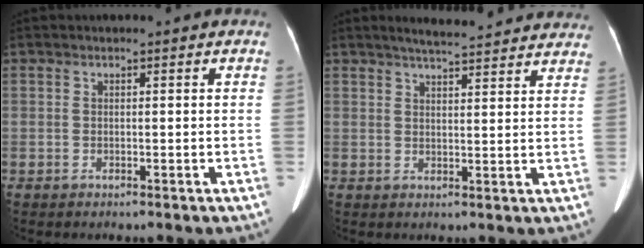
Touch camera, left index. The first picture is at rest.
{"total": 15.0, "force": [13.7, 2.2, 5.7], "torque": [-0.069, 0.022, 0.165]}